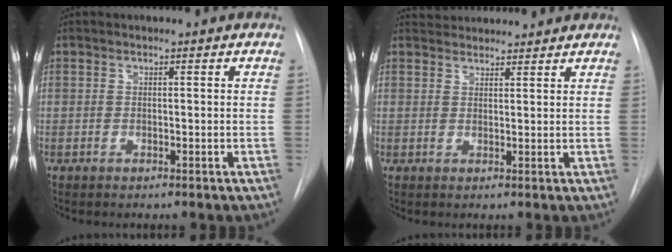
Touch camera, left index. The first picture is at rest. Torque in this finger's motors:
{"motor_torque": [-0.19, -0.82, 0.16, 0.04]}